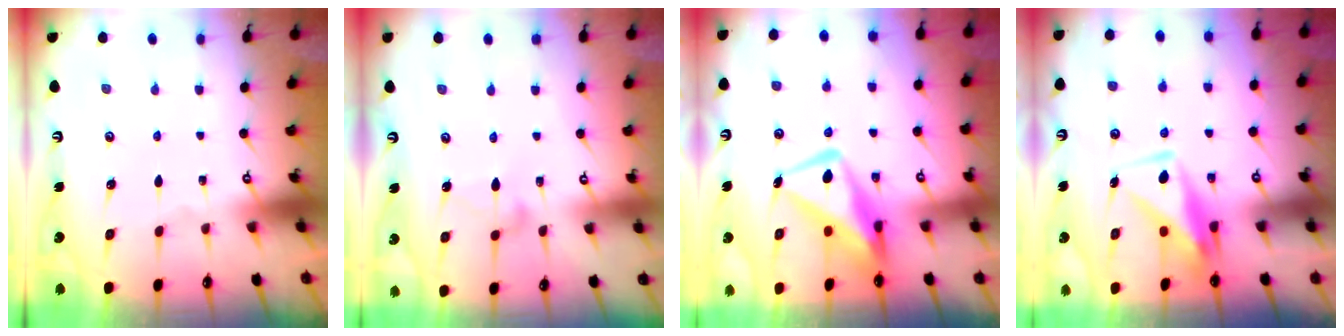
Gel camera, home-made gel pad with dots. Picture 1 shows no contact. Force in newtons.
{"total": 8.1, "press": 8.1, "slide": 0.5}
{"total": 13.0, "press": 12.9, "slide": 1.7}
{"total": 9.3, "press": 9.2, "slide": 0.8}